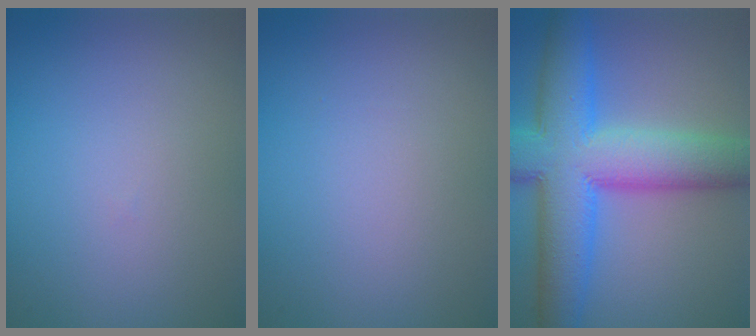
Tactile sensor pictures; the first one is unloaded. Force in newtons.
{"total": 0.0}
{"total": 11.8, "press": 11.8, "slide": 0.2}